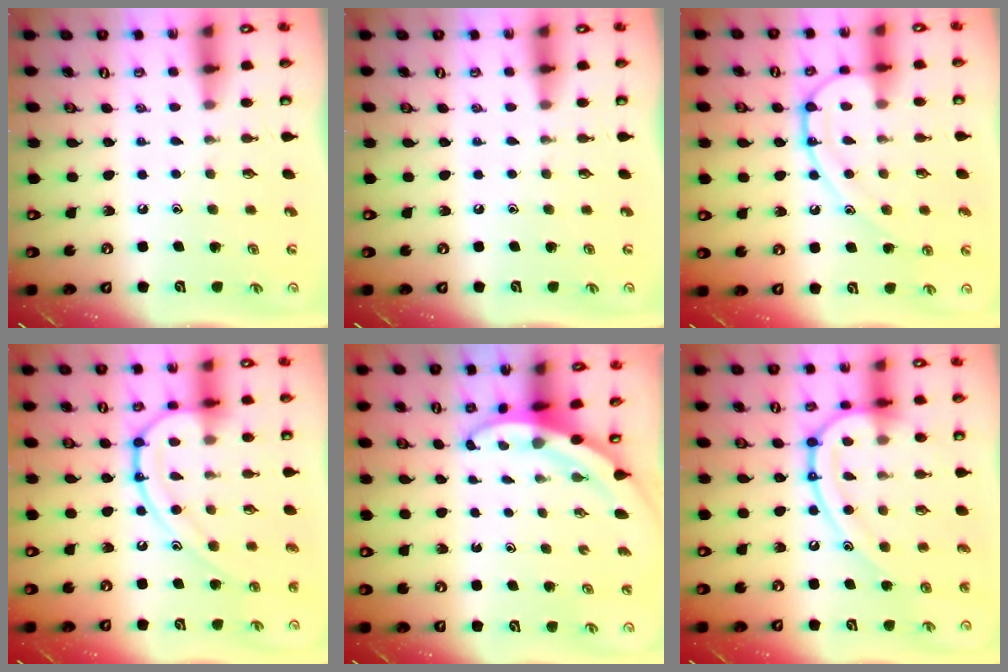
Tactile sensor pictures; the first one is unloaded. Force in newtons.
{"total": 0.0}
{"total": 12.0, "press": 12.0, "slide": 0.7}
{"total": 14.0, "press": 13.9, "slide": 1.5}
{"total": 3.6, "press": 3.6, "slide": 0.2}
{"total": 17.3, "press": 17.2, "slide": 1.9}